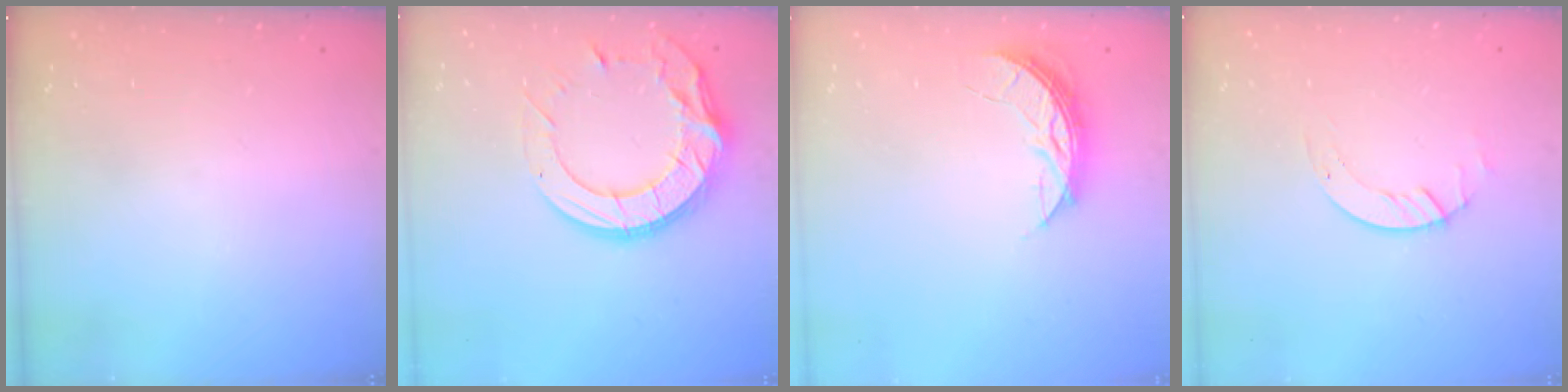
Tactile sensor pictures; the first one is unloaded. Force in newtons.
{"total": 18.1, "press": 18.1, "slide": 1.3}
{"total": 6.1, "press": 6.1, "slide": 0.4}
{"total": 2.0, "press": 2.0, "slide": 0.2}